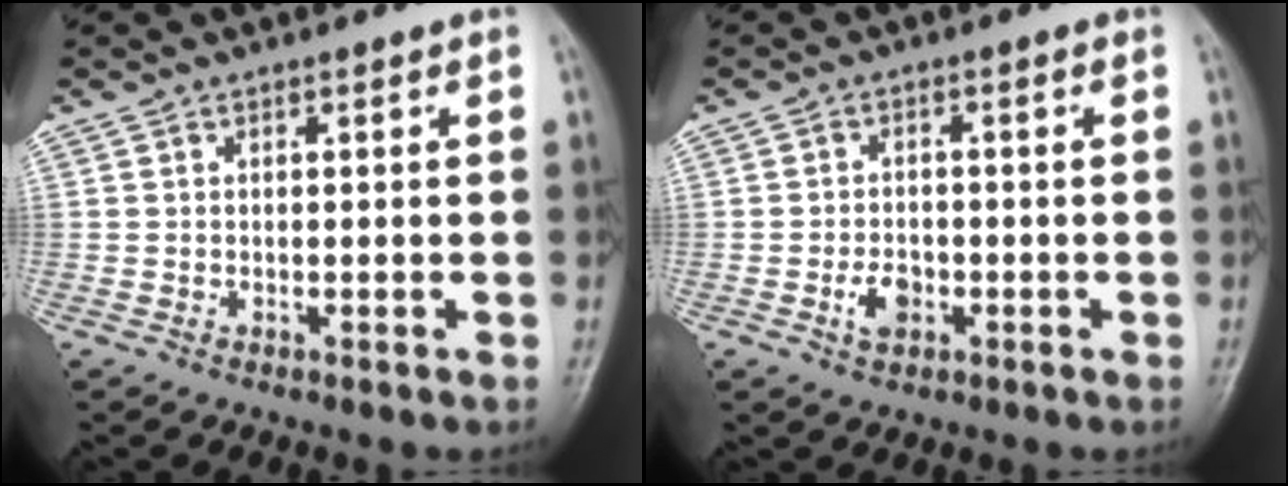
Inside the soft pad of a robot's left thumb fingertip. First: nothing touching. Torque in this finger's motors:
{"motor_torque": [0.10, 1.02, 0.55, 0.35, 0.01]}